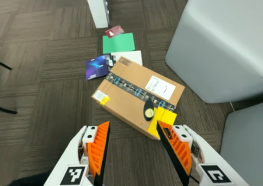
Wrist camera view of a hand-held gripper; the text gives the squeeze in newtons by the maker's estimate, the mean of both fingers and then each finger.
{"total": 0.0}